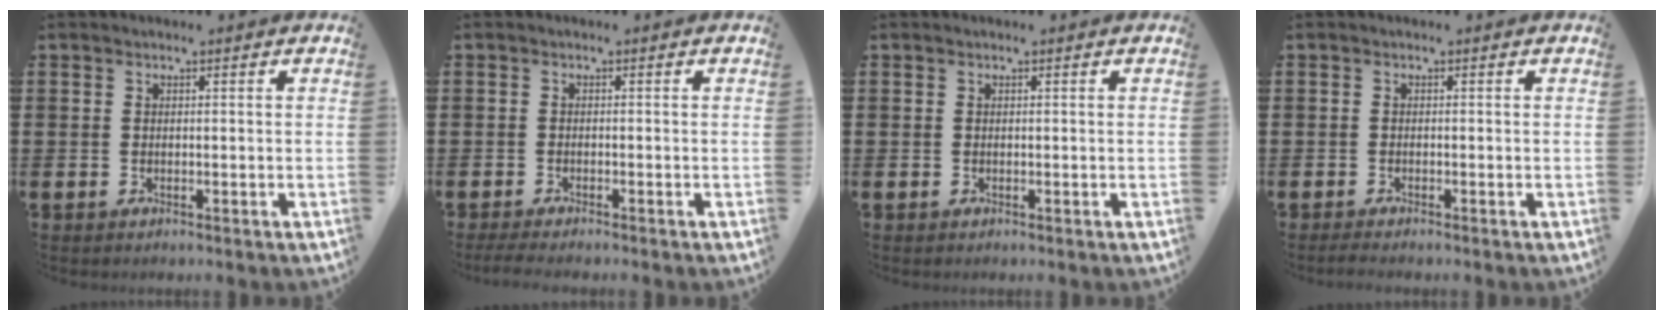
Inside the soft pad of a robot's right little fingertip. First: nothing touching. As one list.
[{"total": 1.2, "force": [-0.9, 0.1, 0.8], "torque": [-0.013, -0.003, -0.017]}, {"total": 0.0}, {"total": 0.8, "force": [-0.6, 0.0, 0.4], "torque": [-0.007, -0.002, -0.013]}]